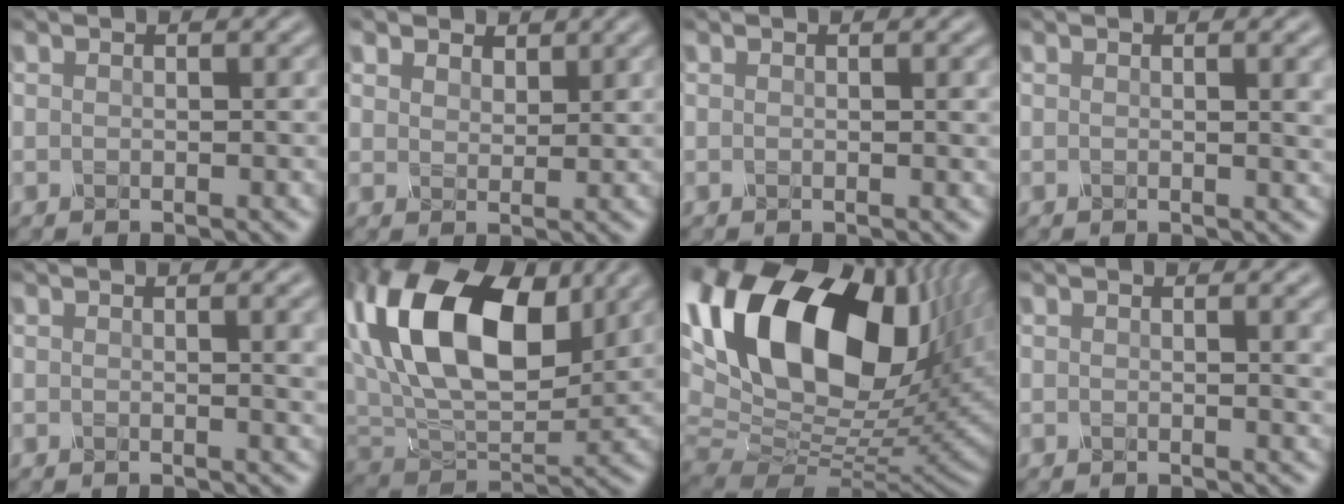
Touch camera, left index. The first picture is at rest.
{"total": 2.2, "force": [1.8, 1.2, 0.2], "torque": [-0.019, -0.003, 0.037]}
{"total": 0.9, "force": [0.3, 0.3, 0.7], "torque": [-0.005, 0.002, 0.002]}
{"total": 3.8, "force": [1.3, 1.4, 3.3], "torque": [-0.026, 0.014, 0.011]}
{"total": 4.4, "force": [1.4, 1.7, 3.8], "torque": [-0.028, 0.017, 0.010]}
{"total": 15.9, "force": [5.3, 9.0, 12.0], "torque": [-0.238, 0.029, 0.087]}
{"total": 20.4, "force": [7.6, 11.1, 15.4], "torque": [-0.311, 0.061, 0.129]}
{"total": 2.8, "force": [1.1, 1.0, 2.4], "torque": [-0.017, 0.008, 0.011]}